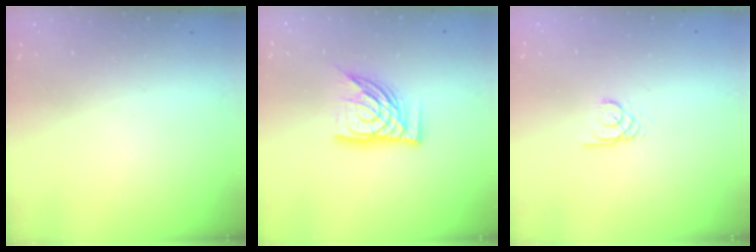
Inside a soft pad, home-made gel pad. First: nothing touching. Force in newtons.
{"total": 14.0, "press": 13.9, "slide": 1.6}
{"total": 1.9, "press": 1.9, "slide": 0.1}